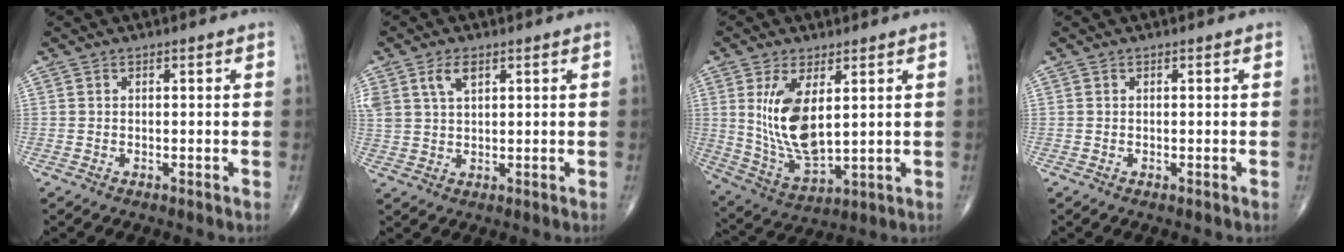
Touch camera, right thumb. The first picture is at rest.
{"total": 5.4, "force": [2.7, 3.0, 3.6], "torque": [-0.070, -0.003, 0.058]}
{"total": 12.9, "force": [3.0, 5.9, 11.0], "torque": [-0.209, -0.025, 0.078]}
{"total": 0.0}